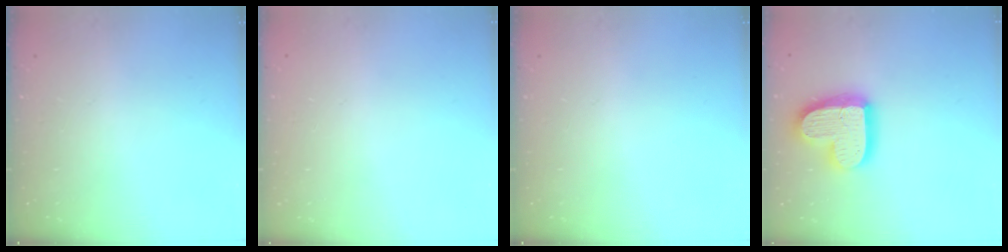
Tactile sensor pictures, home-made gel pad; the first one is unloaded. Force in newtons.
{"total": 0.0}
{"total": 0.0}
{"total": 17.7, "press": 17.7, "slide": 1.5}